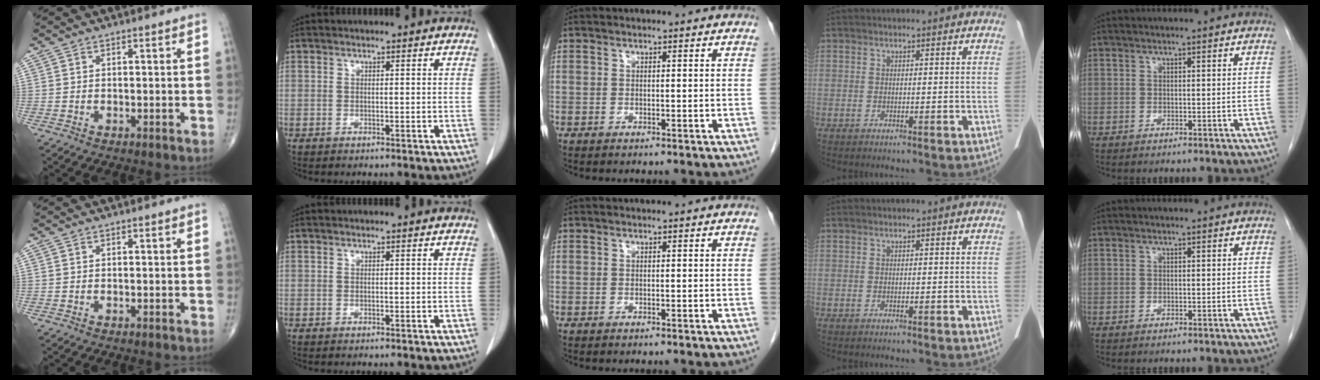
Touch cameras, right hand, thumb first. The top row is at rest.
{}